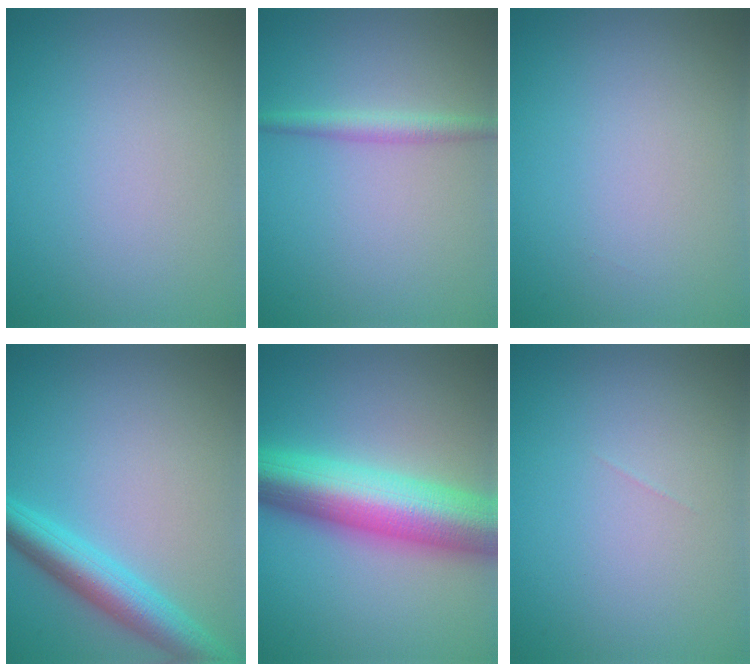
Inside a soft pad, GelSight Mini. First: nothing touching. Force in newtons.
{"total": 1.7, "press": 1.7, "slide": 0.1}
{"total": 0.0}
{"total": 5.0, "press": 5.0, "slide": 0.2}
{"total": 11.0, "press": 11.0, "slide": 0.3}
{"total": 0.0}